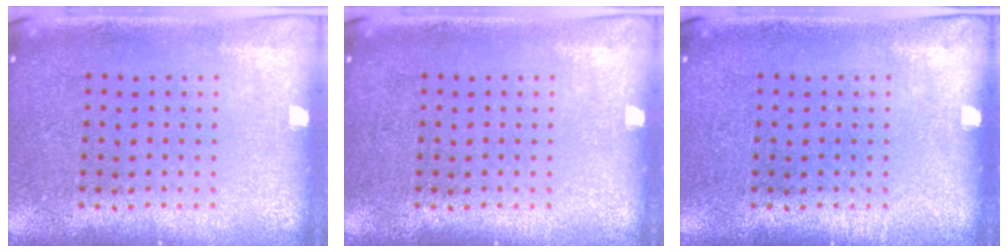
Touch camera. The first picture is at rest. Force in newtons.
{"total": 0.0}
{"total": 0.0}